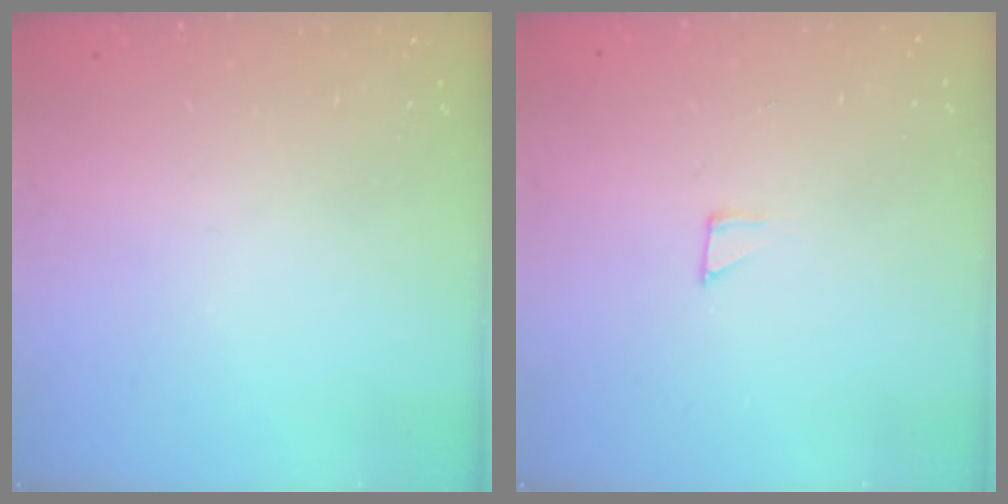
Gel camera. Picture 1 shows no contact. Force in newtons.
{"total": 2.3, "press": 2.3, "slide": 0.2}